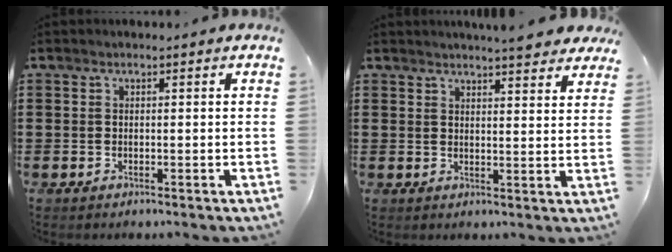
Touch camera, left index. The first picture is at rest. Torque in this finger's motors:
{"motor_torque": [2.14, 0.00, 0.51, 0.06]}